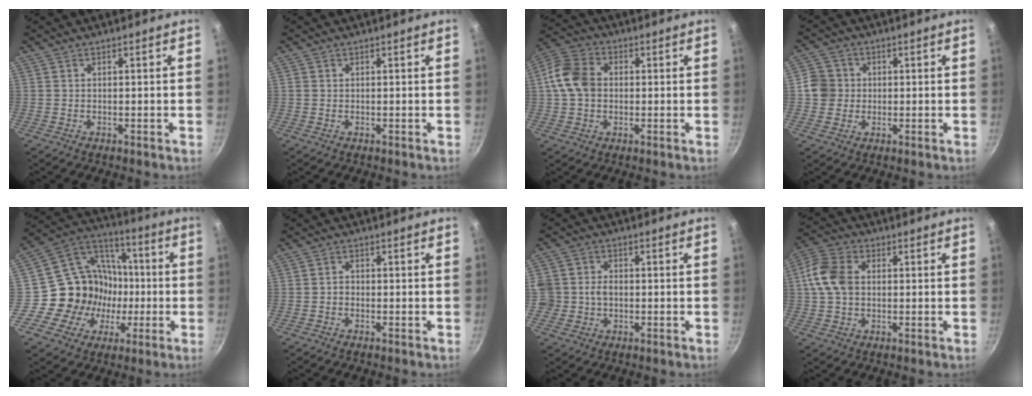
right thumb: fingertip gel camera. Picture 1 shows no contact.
{"total": 0.5, "force": [0.1, 0.5, 0.1], "torque": [-0.001, 0.002, 0.000]}
{"total": 9.8, "force": [0.5, 7.5, 6.3], "torque": [-0.106, 0.018, -0.005]}
{"total": 5.3, "force": [0.1, 5.1, 1.4], "torque": [0.008, 0.009, -0.009]}
{"total": 18.2, "force": [-2.7, 16.8, 6.4], "torque": [-0.068, 0.035, -0.043]}
{"total": 1.2, "force": [-0.5, 1.0, 0.6], "torque": [-0.007, 0.007, -0.010]}
{"total": 5.7, "force": [-0.8, 5.1, 2.4], "torque": [-0.025, 0.015, -0.018]}
{"total": 9.4, "force": [0.8, 6.8, 6.5], "torque": [-0.121, 0.016, 0.003]}